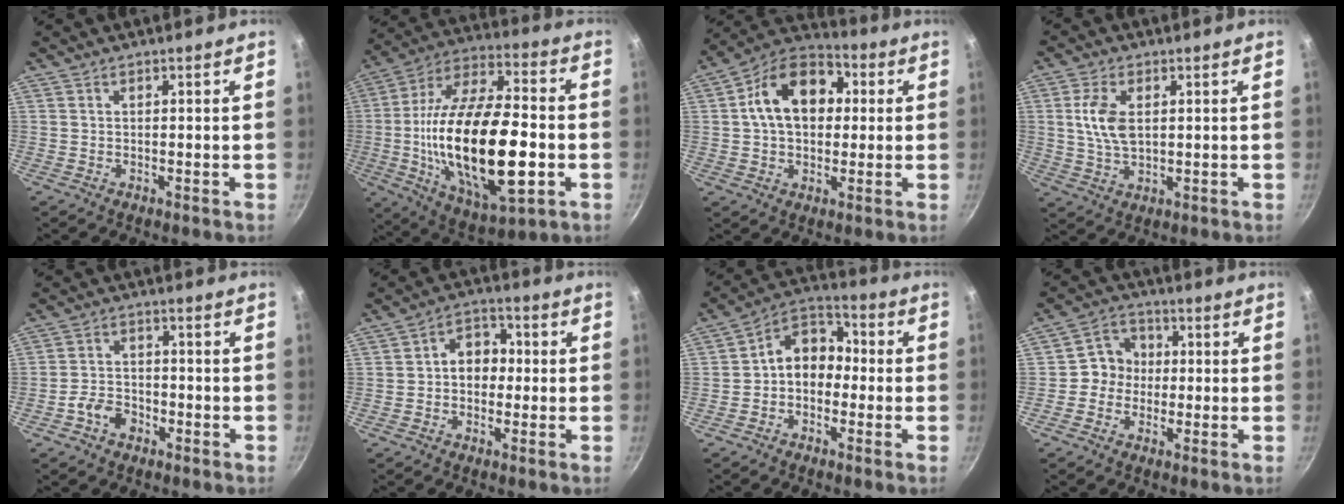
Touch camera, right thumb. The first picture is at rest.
{"total": 29.8, "force": [-4.3, 13.1, 26.4], "torque": [-0.474, 0.015, -0.069]}
{"total": 16.0, "force": [2.7, 11.2, 11.0], "torque": [-0.148, 0.029, 0.023]}
{"total": 7.5, "force": [1.4, 4.3, 6.0], "torque": [-0.113, -0.001, 0.027]}
{"total": 5.1, "force": [-2.8, 3.5, 2.4], "torque": [-0.033, 0.031, -0.052]}
{"total": 7.0, "force": [-0.1, 5.6, 4.3], "torque": [-0.018, 0.021, -0.015]}
{"total": 9.3, "force": [-1.2, 7.3, 5.6], "torque": [-0.049, 0.044, -0.045]}
{"total": 6.3, "force": [-0.6, 5.8, 2.2], "torque": [0.006, 0.019, -0.027]}